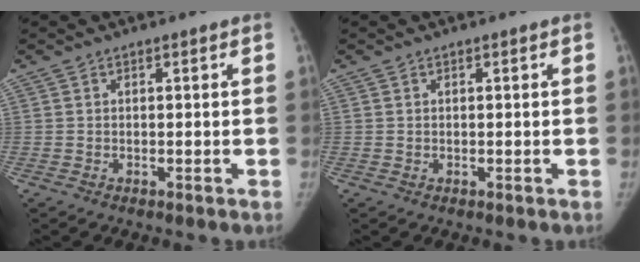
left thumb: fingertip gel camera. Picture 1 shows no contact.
{"total": 0.0}